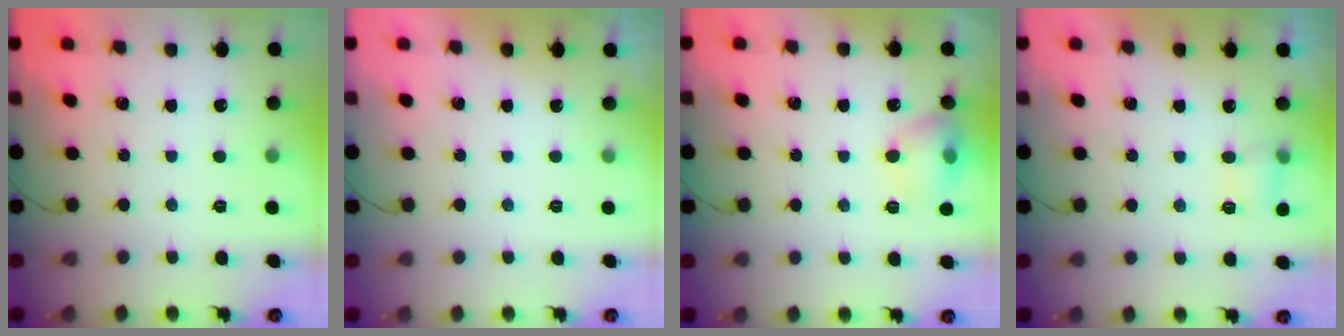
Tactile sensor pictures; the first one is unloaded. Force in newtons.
{"total": 0.0}
{"total": 9.4, "press": 9.3, "slide": 1.3}
{"total": 3.9, "press": 3.7, "slide": 1.3}